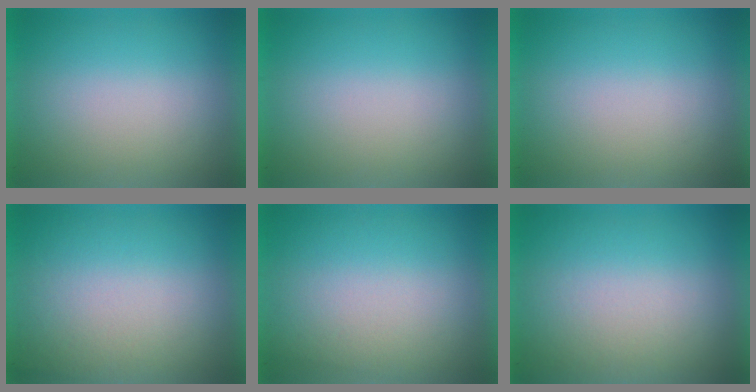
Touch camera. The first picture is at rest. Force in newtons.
{"total": 0.0}
{"total": 0.0}
{"total": 3.5}
{"total": 2.6}
{"total": 2.5}